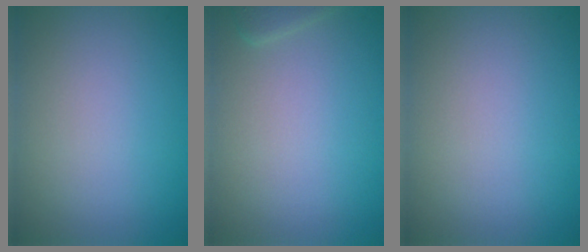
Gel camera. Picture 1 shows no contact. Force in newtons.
{"total": 1.2, "press": 1.2, "slide": 0.1}
{"total": 0.0}